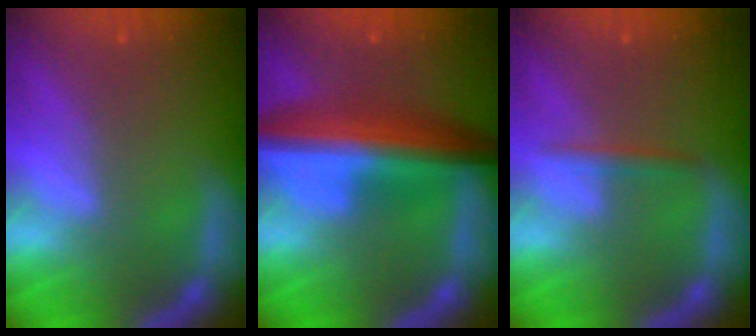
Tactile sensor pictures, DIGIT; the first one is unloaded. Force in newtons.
{"total": 9.5}
{"total": 1.4}